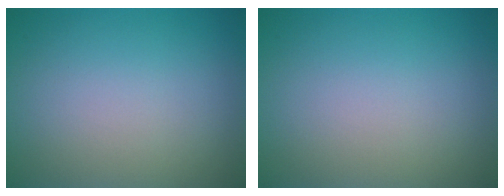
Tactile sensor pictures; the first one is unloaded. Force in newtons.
{"total": 0.0}